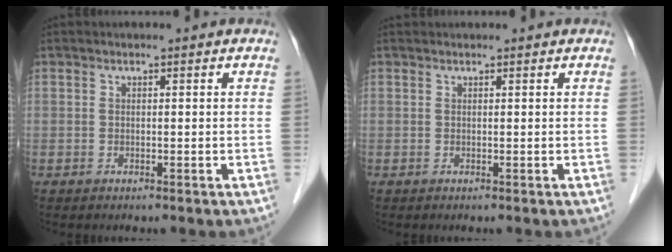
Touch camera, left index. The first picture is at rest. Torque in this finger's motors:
{"motor_torque": [-0.34, -0.36, 0.01, 0.00]}